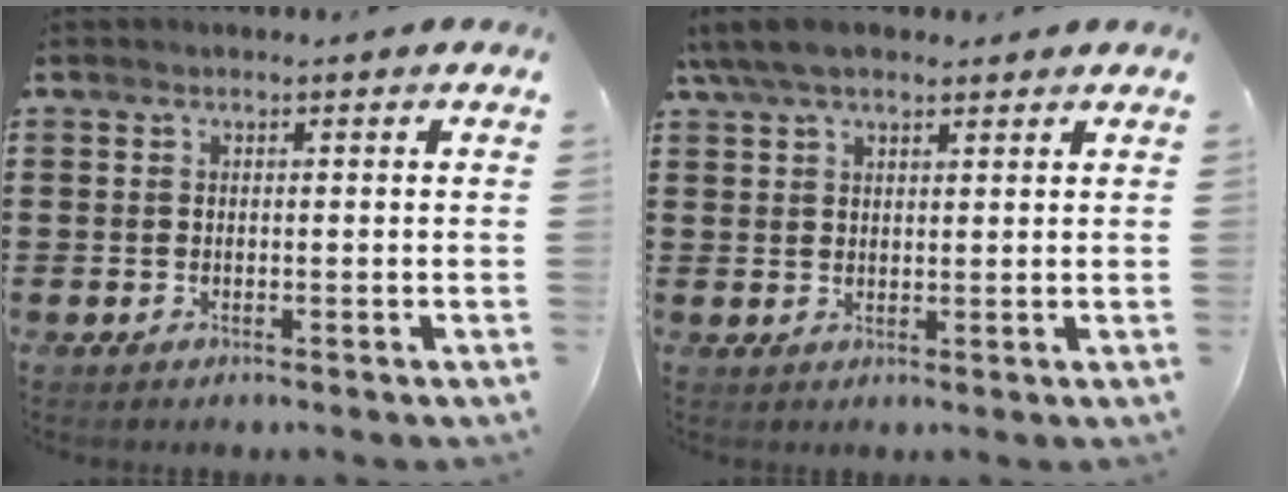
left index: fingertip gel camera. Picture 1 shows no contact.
{"total": 5.3, "force": [4.0, 1.6, 3.1], "torque": [-0.069, 0.003, 0.075]}